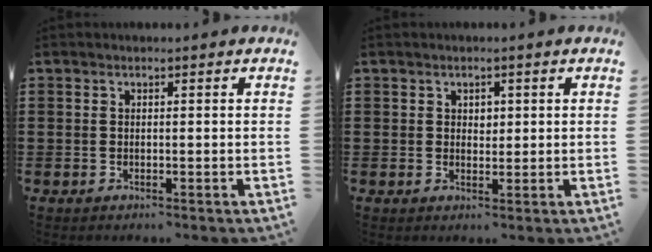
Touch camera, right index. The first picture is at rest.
{"total": 1.5, "force": [0.7, 1.2, 0.7], "torque": [-0.008, 0.003, 0.010]}